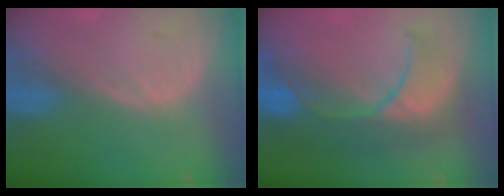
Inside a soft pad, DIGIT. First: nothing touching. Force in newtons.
{"total": 9.9, "press": 9.1, "slide": 3.9}